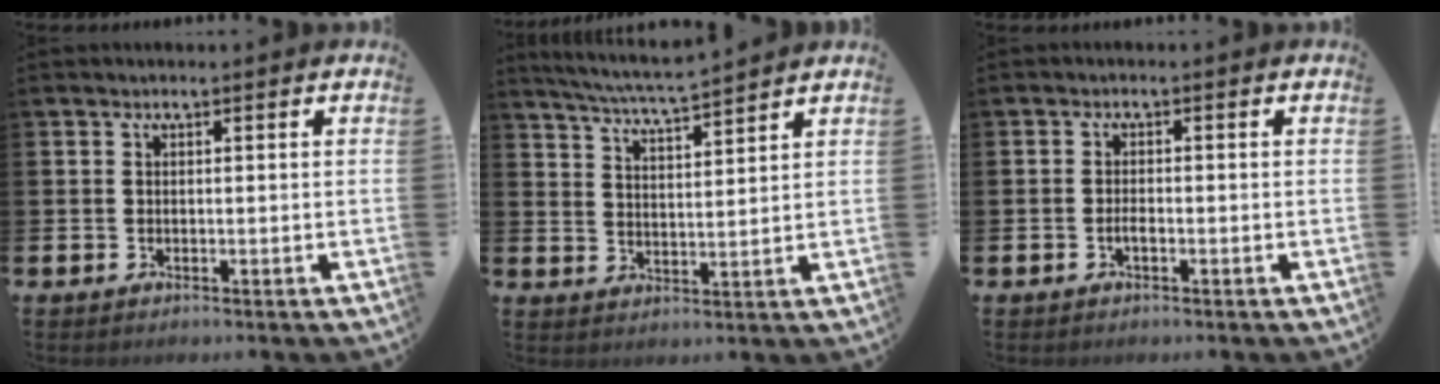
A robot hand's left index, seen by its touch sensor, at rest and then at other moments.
{"total": 5.6, "force": [5.4, -0.4, 1.2], "torque": [-0.041, -0.033, 0.094]}
{"total": 1.2, "force": [-0.6, 0.4, 0.9], "torque": [-0.026, 0.002, -0.009]}